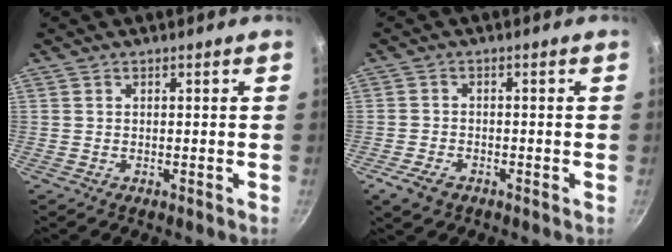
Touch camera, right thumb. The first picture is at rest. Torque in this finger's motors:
{"motor_torque": [0.48, 0.17, 0.20, -0.06, 0.01]}